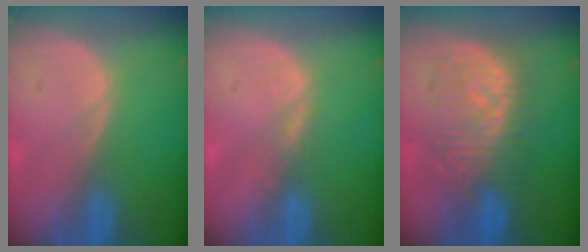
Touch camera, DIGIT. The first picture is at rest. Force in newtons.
{"total": 1.1, "press": 1.1, "slide": 0.2}
{"total": 8.9, "press": 8.7, "slide": 1.8}